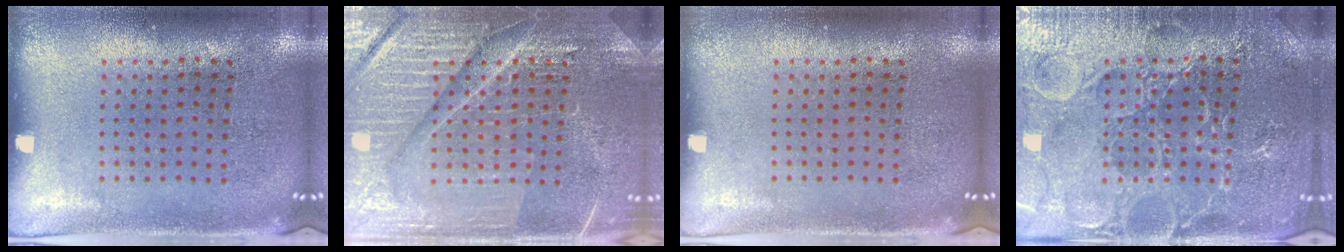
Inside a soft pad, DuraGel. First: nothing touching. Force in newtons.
{"total": 5.2, "press": 5.1, "slide": 0.7}
{"total": 0.0}
{"total": 4.5, "press": 4.5, "slide": 0.5}